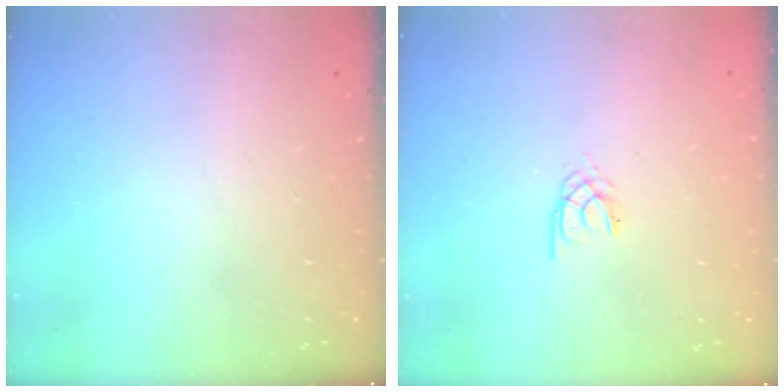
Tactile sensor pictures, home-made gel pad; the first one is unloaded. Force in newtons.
{"total": 1.9, "press": 1.9, "slide": 0.3}